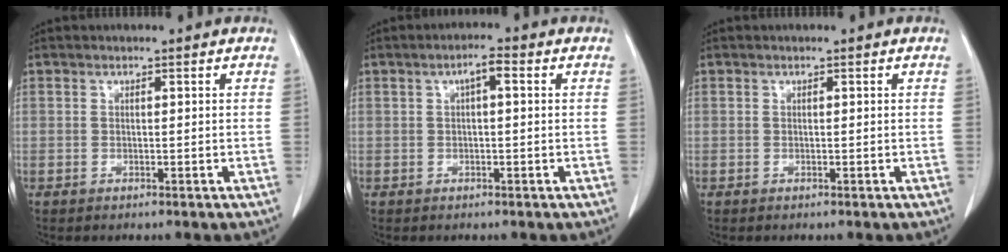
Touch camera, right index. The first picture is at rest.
{"total": 2.6, "force": [0.7, 0.6, 2.5], "torque": [-0.041, 0.008, 0.010]}
{"total": 0.0}